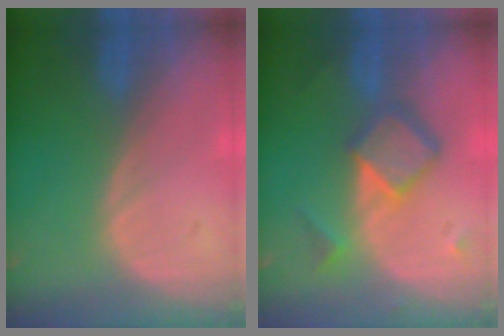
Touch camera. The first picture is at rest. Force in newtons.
{"total": 6.7, "press": 5.8, "slide": 3.5}